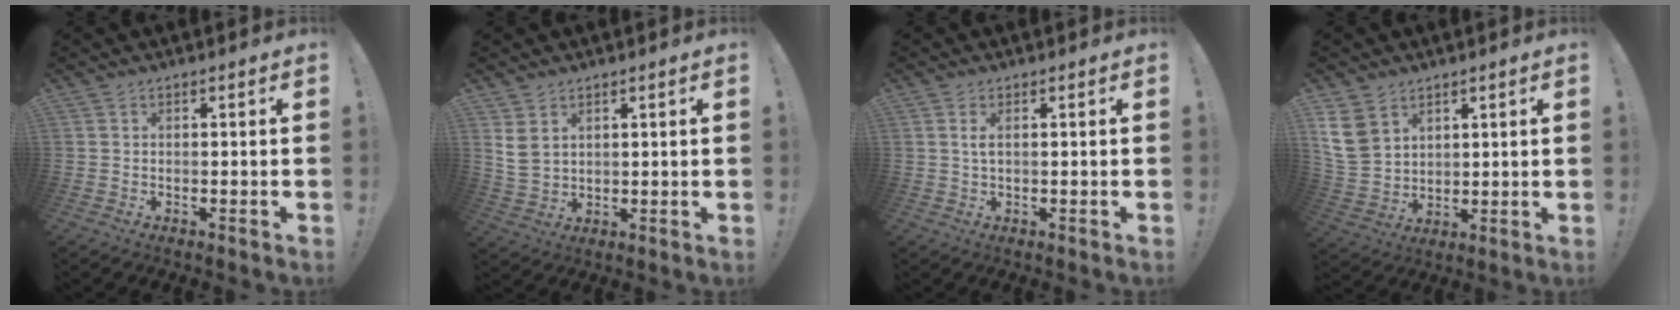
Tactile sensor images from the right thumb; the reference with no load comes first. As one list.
[{"total": 5.7, "force": [2.8, 3.9, 3.1], "torque": [-0.053, -0.012, 0.054]}, {"total": 1.9, "force": [0.4, 0.4, 1.8], "torque": [-0.043, 0.005, 0.006]}, {"total": 10.3, "force": [5.6, 7.3, 4.5], "torque": [-0.100, -0.022, 0.115]}]